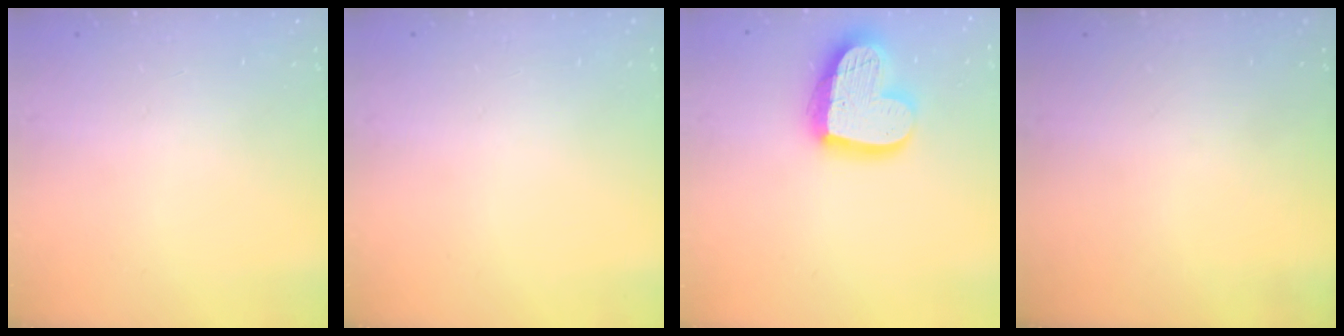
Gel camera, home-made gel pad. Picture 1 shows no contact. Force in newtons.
{"total": 0.0}
{"total": 18.9, "press": 18.8, "slide": 1.7}
{"total": 0.0}